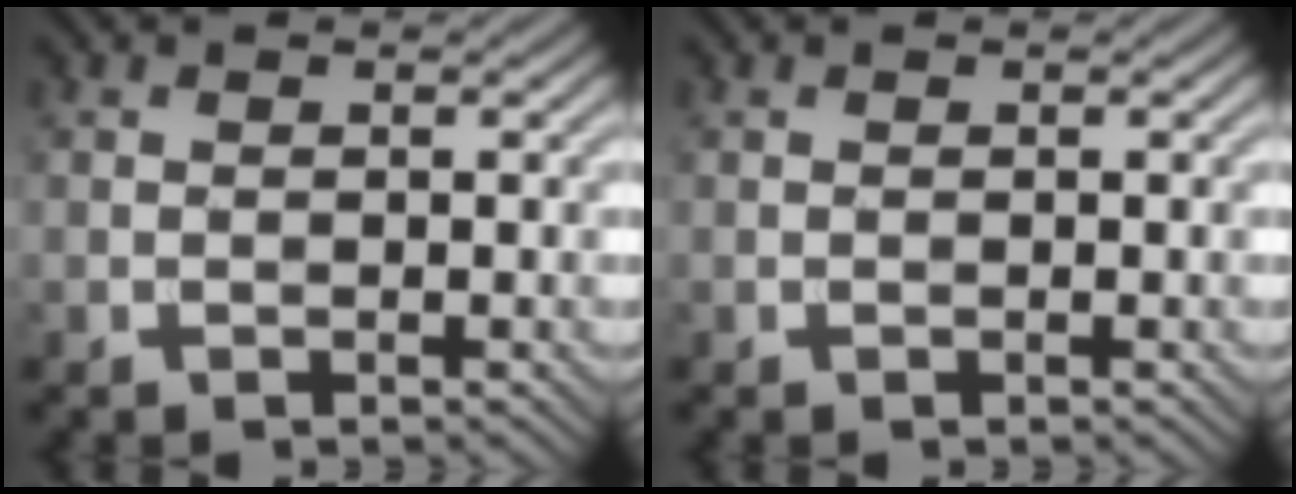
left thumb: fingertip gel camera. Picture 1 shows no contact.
{"total": 0.0}